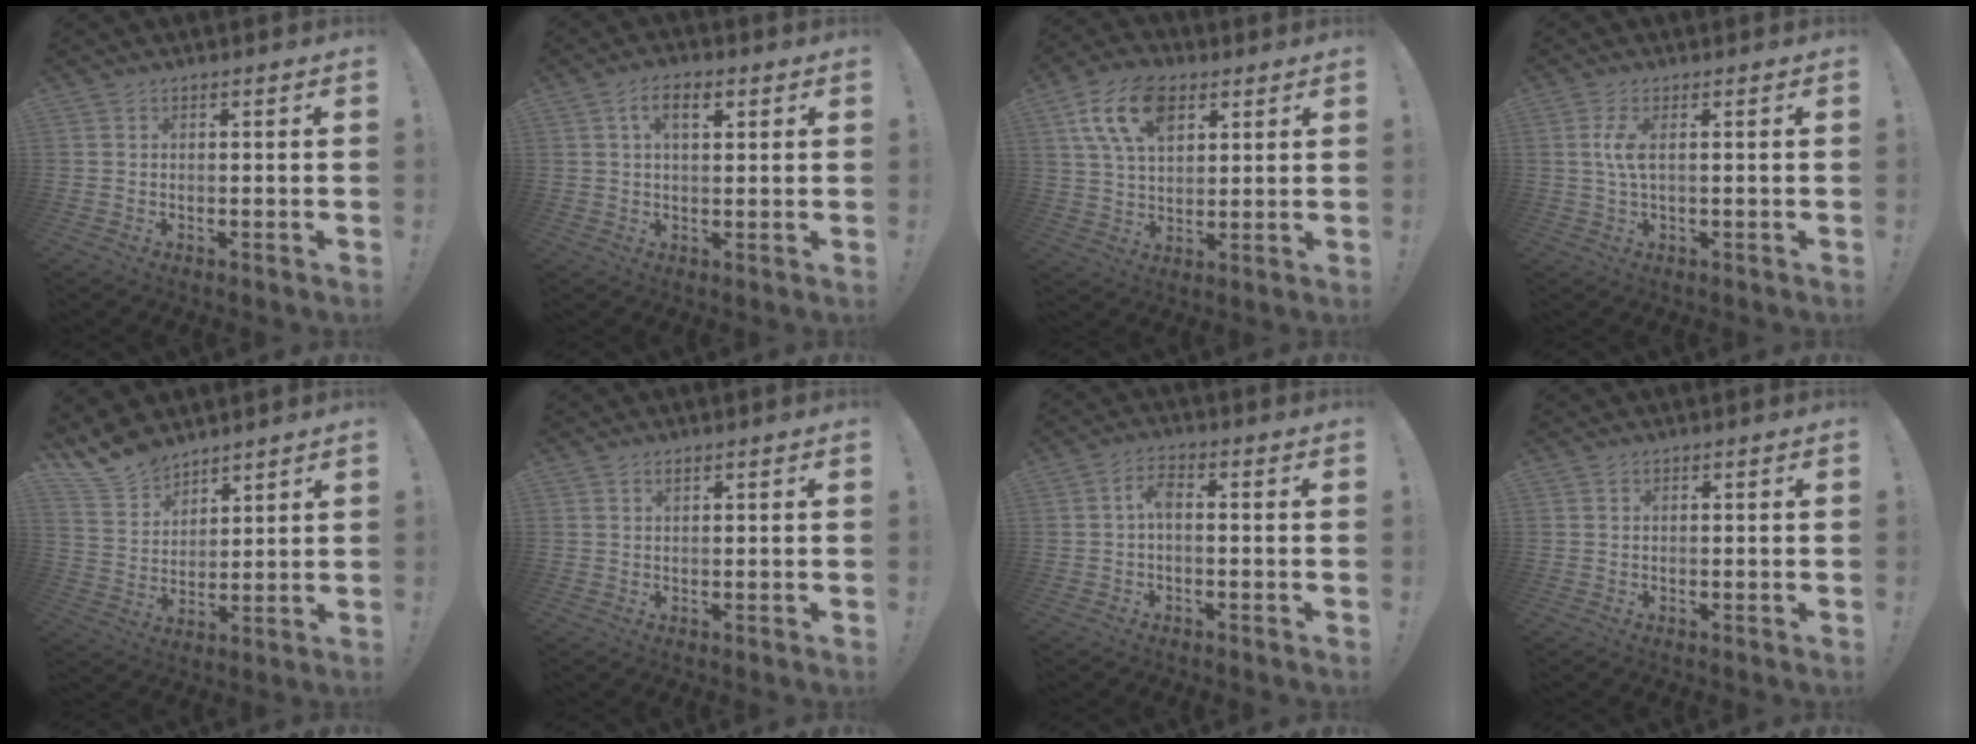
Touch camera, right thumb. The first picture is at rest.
{"total": 6.0, "force": [2.1, 3.0, 4.7], "torque": [-0.072, 0.002, 0.034]}
{"total": 15.5, "force": [7.2, 9.4, 10.0], "torque": [-0.178, -0.014, 0.135]}
{"total": 4.5, "force": [0.6, 1.4, 4.3], "torque": [-0.084, -0.002, 0.008]}
{"total": 11.0, "force": [9.6, 5.0, 1.8], "torque": [-0.046, -0.074, 0.190]}
{"total": 0.8, "force": [0.6, 0.3, 0.5], "torque": [-0.006, -0.002, 0.011]}
{"total": 3.9, "force": [-0.4, 1.6, 3.6], "torque": [-0.073, 0.008, -0.009]}
{"total": 0.0}